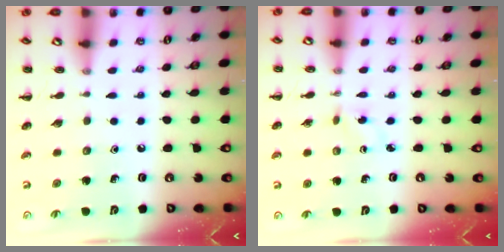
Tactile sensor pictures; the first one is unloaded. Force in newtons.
{"total": 1.5, "press": 1.3, "slide": 0.6}